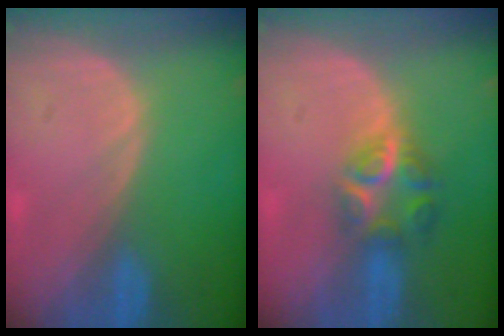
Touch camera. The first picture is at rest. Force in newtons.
{"total": 5.9, "press": 5.4, "slide": 2.5}